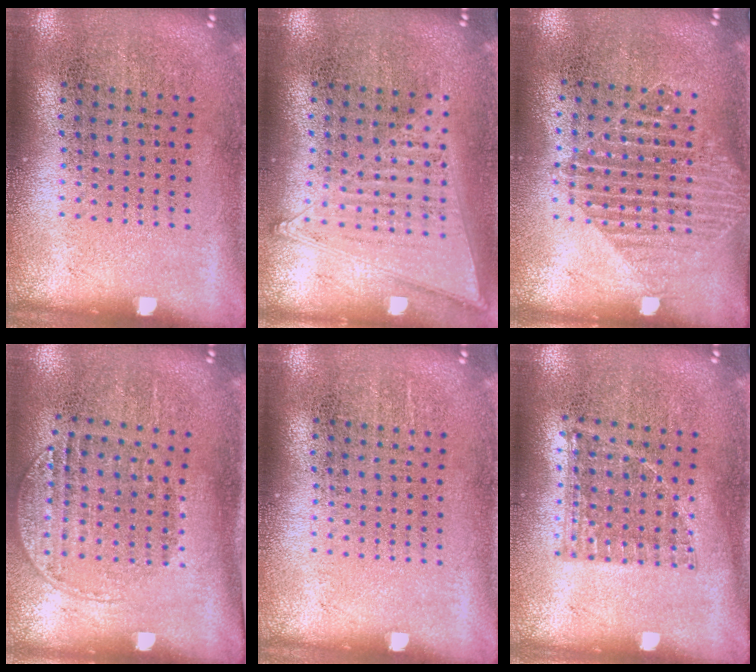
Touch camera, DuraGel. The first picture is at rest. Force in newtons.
{"total": 1.1, "press": 1.1, "slide": 0.1}
{"total": 1.5, "press": 1.3, "slide": 0.8}
{"total": 1.3, "press": 1.1, "slide": 0.7}
{"total": 0.0}
{"total": 0.8, "press": 0.8, "slide": 0.2}